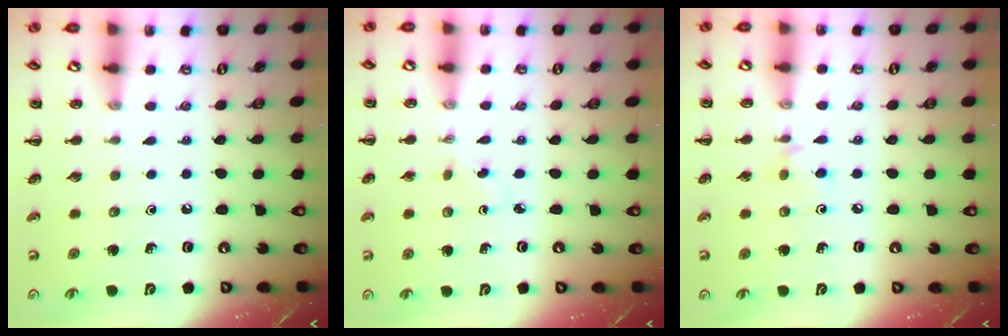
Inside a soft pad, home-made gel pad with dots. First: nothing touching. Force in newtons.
{"total": 1.3, "press": 1.1, "slide": 0.7}
{"total": 3.0, "press": 2.7, "slide": 1.2}